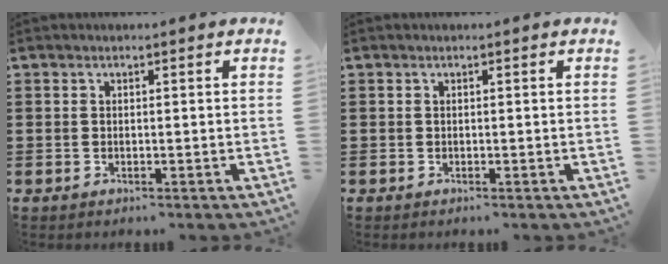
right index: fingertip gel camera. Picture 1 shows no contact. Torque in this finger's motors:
{"motor_torque": [1.38, 0.18, -0.01, 0.01]}